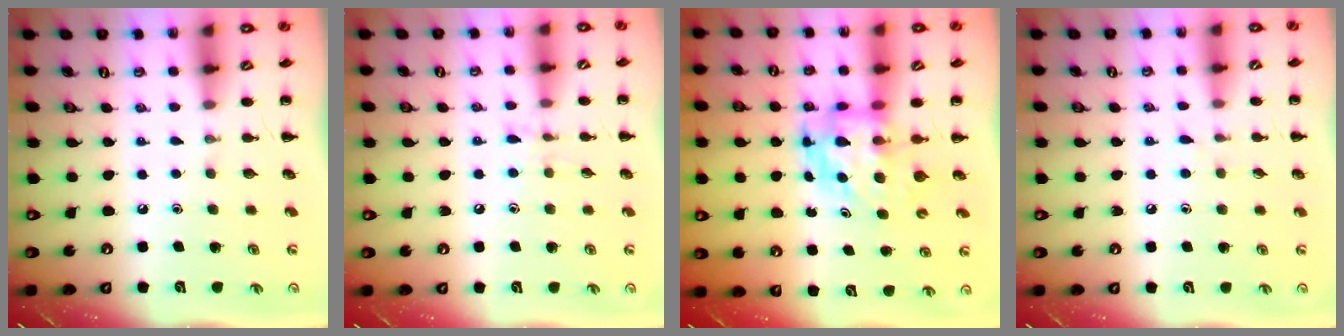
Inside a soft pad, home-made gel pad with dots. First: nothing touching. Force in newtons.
{"total": 7.0, "press": 6.8, "slide": 1.9}
{"total": 5.0, "press": 4.8, "slide": 1.3}
{"total": 3.9, "press": 3.5, "slide": 1.7}